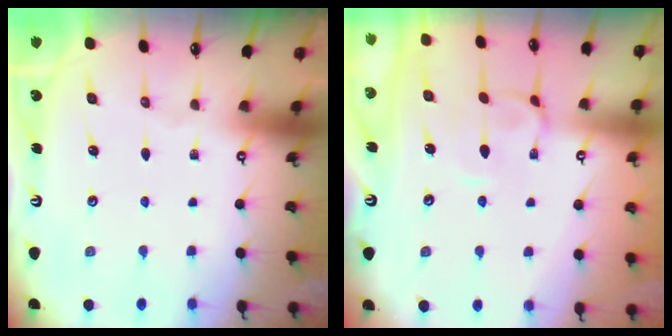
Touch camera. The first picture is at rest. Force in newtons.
{"total": 2.3, "press": 2.2, "slide": 0.6}